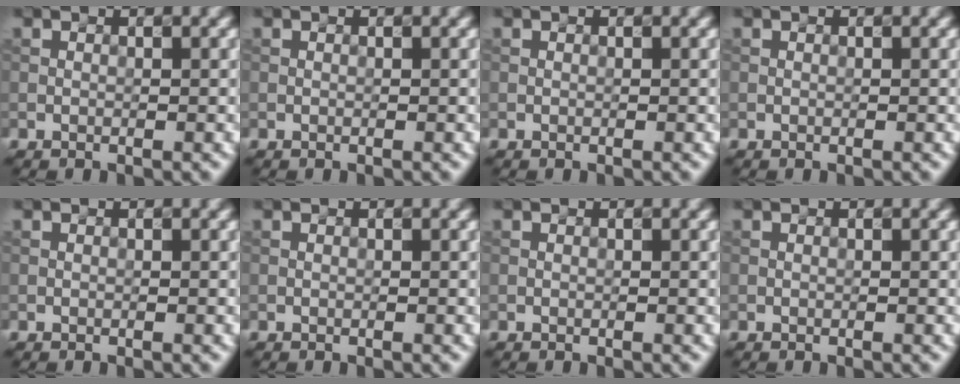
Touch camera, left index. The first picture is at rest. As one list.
[{"total": 0.0}, {"total": 0.0}, {"total": 0.0}, {"total": 0.0}, {"total": 0.0}, {"total": 0.0}, {"total": 0.0}]